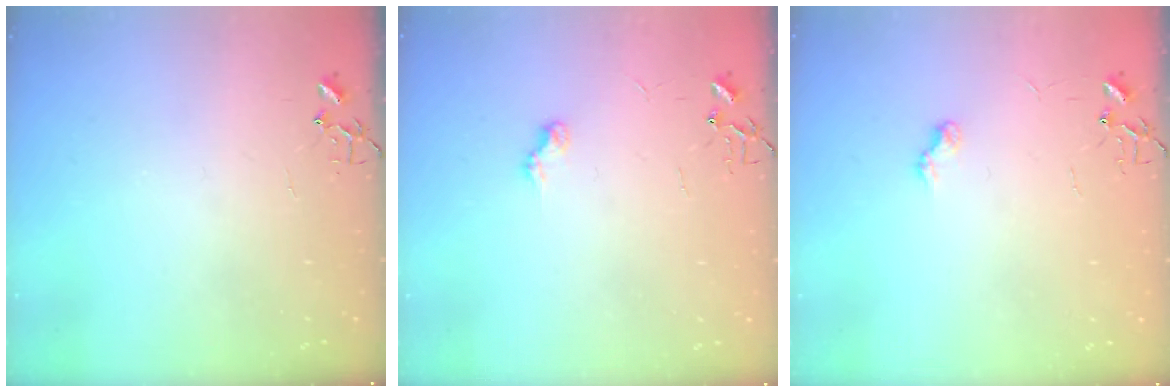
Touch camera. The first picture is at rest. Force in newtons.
{"total": 7.1, "press": 7.1, "slide": 0.5}
{"total": 6.6, "press": 6.6, "slide": 0.7}